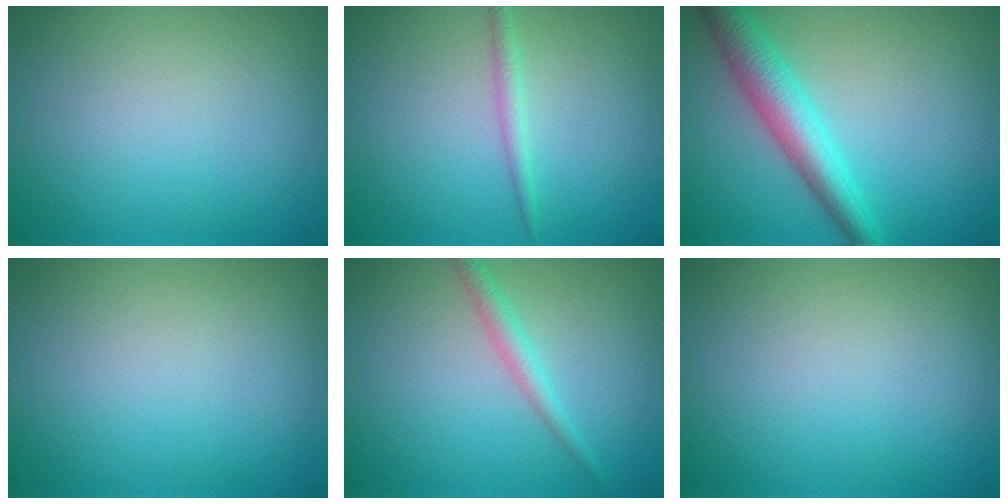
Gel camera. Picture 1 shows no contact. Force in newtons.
{"total": 1.3, "press": 1.3, "slide": 0.0}
{"total": 4.5, "press": 4.5, "slide": 0.1}
{"total": 0.0}
{"total": 1.8, "press": 1.8, "slide": 0.1}
{"total": 0.0}